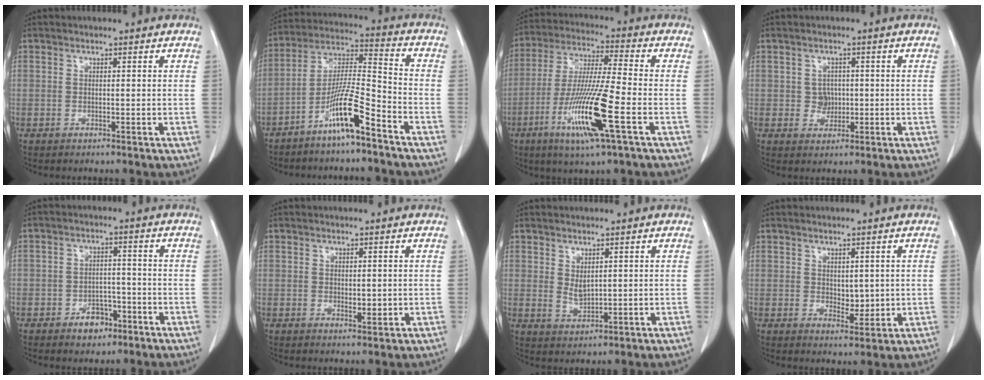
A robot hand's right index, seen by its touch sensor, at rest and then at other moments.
{"total": 10.6, "force": [-6.7, 0.5, 8.2], "torque": [-0.164, -0.003, -0.130]}
{"total": 14.6, "force": [-5.6, -0.1, 13.5], "torque": [-0.274, -0.025, -0.106]}
{"total": 2.5, "force": [0.0, 2.3, 1.0], "torque": [-0.010, 0.003, 0.003]}
{"total": 4.6, "force": [-2.7, 3.1, 2.0], "torque": [-0.025, 0.010, -0.038]}
{"total": 1.6, "force": [0.1, 0.8, 1.3], "torque": [-0.019, -0.005, 0.005]}
{"total": 2.4, "force": [0.9, 1.2, 1.9], "torque": [-0.036, -0.005, 0.026]}
{"total": 3.1, "force": [0.5, 1.8, 2.5], "torque": [-0.033, -0.009, 0.015]}